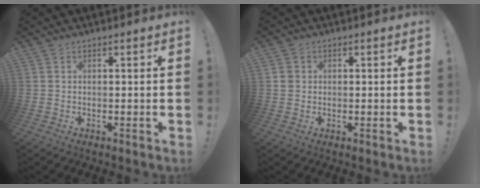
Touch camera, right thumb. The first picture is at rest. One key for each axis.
{"total": 2.0, "fx": 0.7, "fy": 1.9, "fz": 0.3, "tx": 0.000, "ty": 0.003, "tz": 0.011}